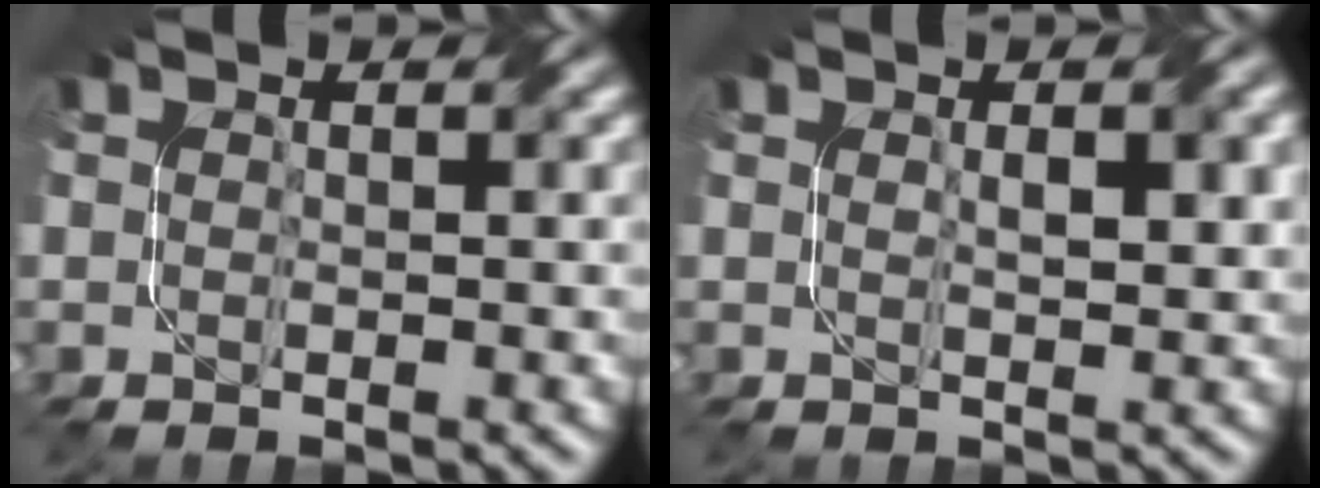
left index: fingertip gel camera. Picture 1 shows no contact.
{"total": 2.2, "force": [0.7, 0.6, 2.0], "torque": [-0.034, 0.002, 0.014]}